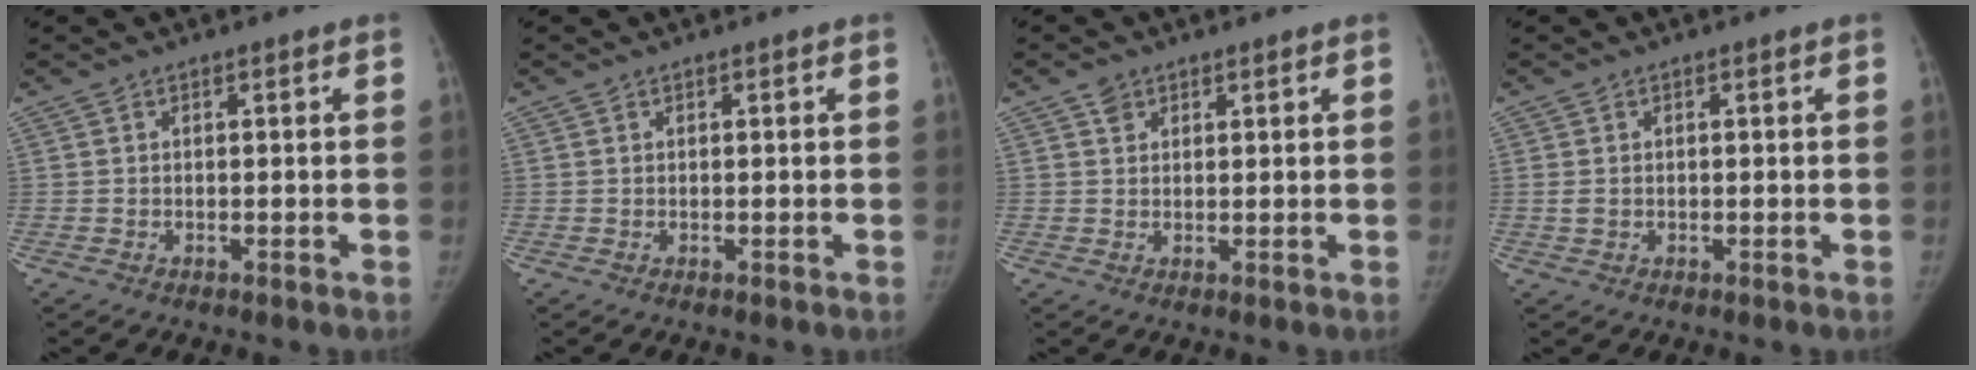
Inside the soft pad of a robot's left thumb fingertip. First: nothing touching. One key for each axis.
{"total": 0.0}
{"total": 2.2, "fx": 1.4, "fy": 1.6, "fz": 0.6, "tx": 0.002, "ty": -0.007, "tz": 0.023}
{"total": 1.5, "fx": 0.2, "fy": 1.2, "fz": 1.0, "tx": -0.021, "ty": 0.000, "tz": 0.009}